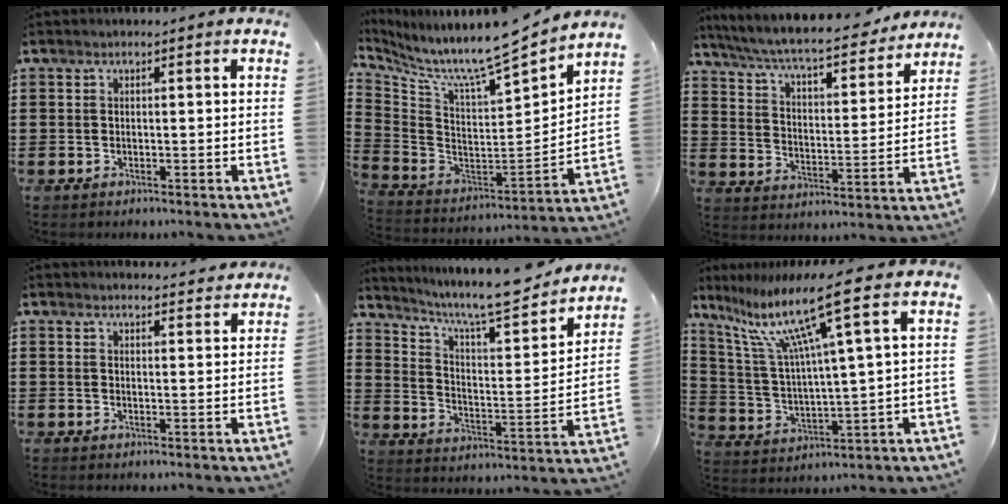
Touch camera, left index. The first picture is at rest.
{"total": 7.6, "force": [6.9, 0.0, 3.0], "torque": [-0.088, -0.079, 0.104]}
{"total": 7.6, "force": [6.9, 0.3, 3.2], "torque": [-0.091, -0.042, 0.112]}
{"total": 2.4, "force": [2.4, 0.0, 0.2], "torque": [-0.009, -0.006, 0.046]}
{"total": 9.0, "force": [7.9, 1.0, 4.2], "torque": [-0.098, -0.058, 0.127]}
{"total": 13.1, "force": [8.0, 0.8, 10.3], "torque": [-0.229, -0.025, 0.127]}